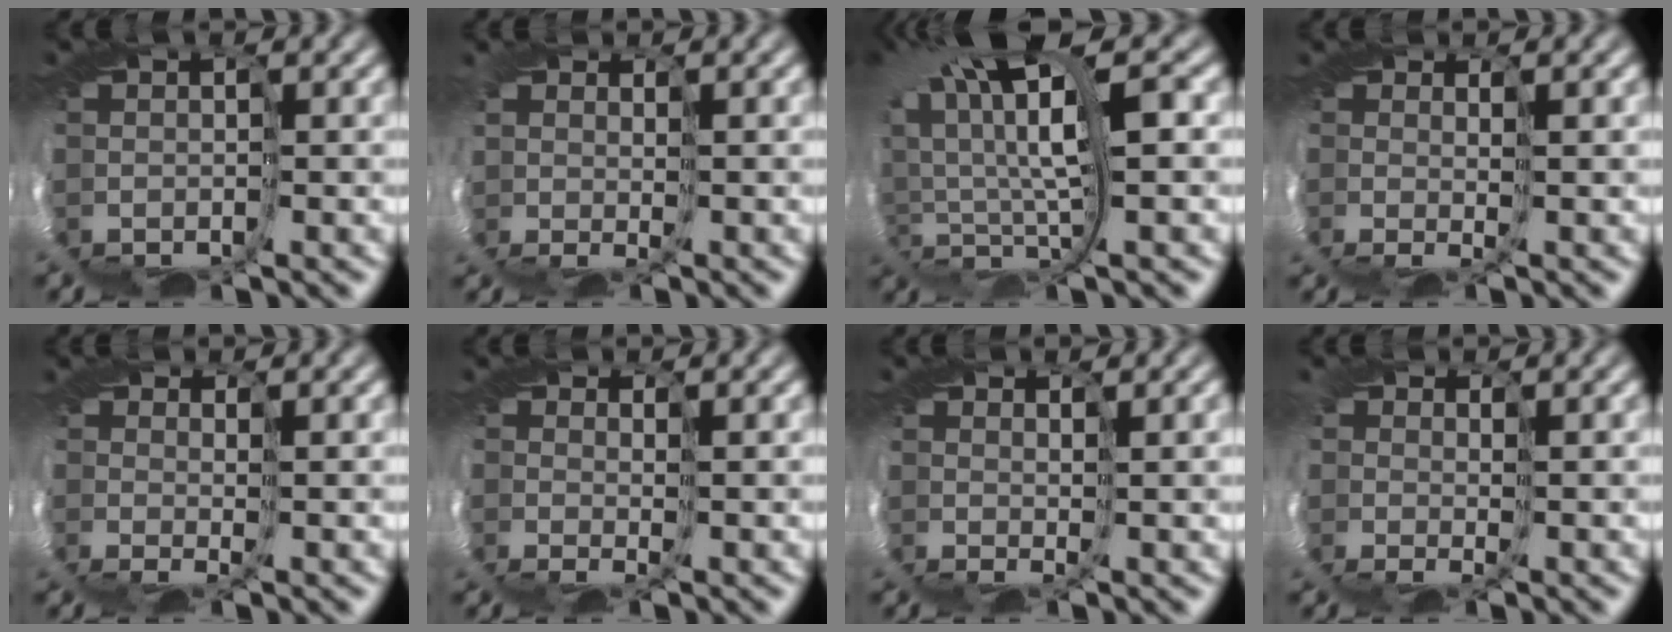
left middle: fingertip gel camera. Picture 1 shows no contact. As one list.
[{"total": 1.4, "force": [1.1, 0.7, 0.4], "torque": [-0.014, 0.000, 0.021]}, {"total": 12.1, "force": [4.7, 4.1, 10.4], "torque": [-0.212, 0.007, 0.090]}, {"total": 1.3, "force": [0.8, -0.4, 0.9], "torque": [-0.025, 0.000, 0.009]}, {"total": 0.8, "force": [0.7, -0.3, 0.4], "torque": [-0.014, 0.000, 0.009]}, {"total": 1.1, "force": [0.5, 0.2, 0.9], "torque": [-0.026, 0.000, 0.007]}, {"total": 2.8, "force": [1.8, 0.3, 2.2], "torque": [-0.031, 0.012, 0.021]}, {"total": 2.8, "force": [0.3, 2.0, 1.9], "torque": [-0.031, -0.001, 0.006]}]